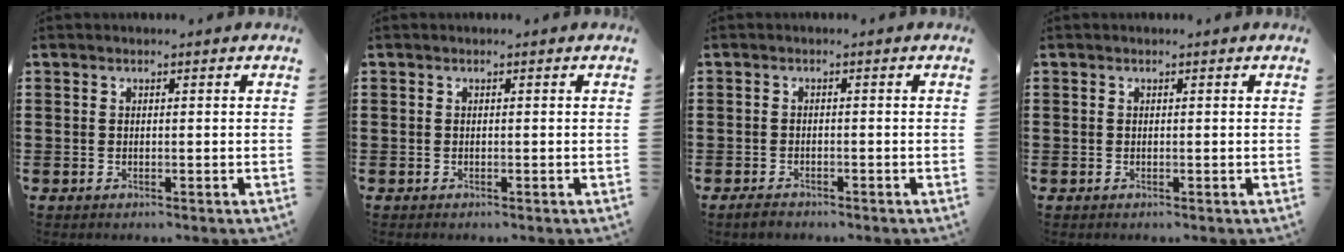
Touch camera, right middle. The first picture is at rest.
{"total": 0.0}
{"total": 1.2, "force": [-1.1, 0.5, 0.4], "torque": [-0.011, -0.001, -0.022]}
{"total": 0.0}